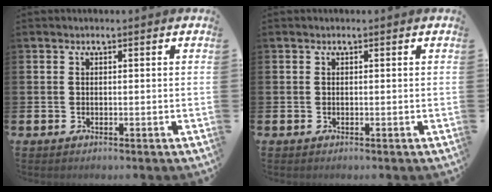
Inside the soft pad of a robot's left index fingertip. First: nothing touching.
{"total": 0.0}